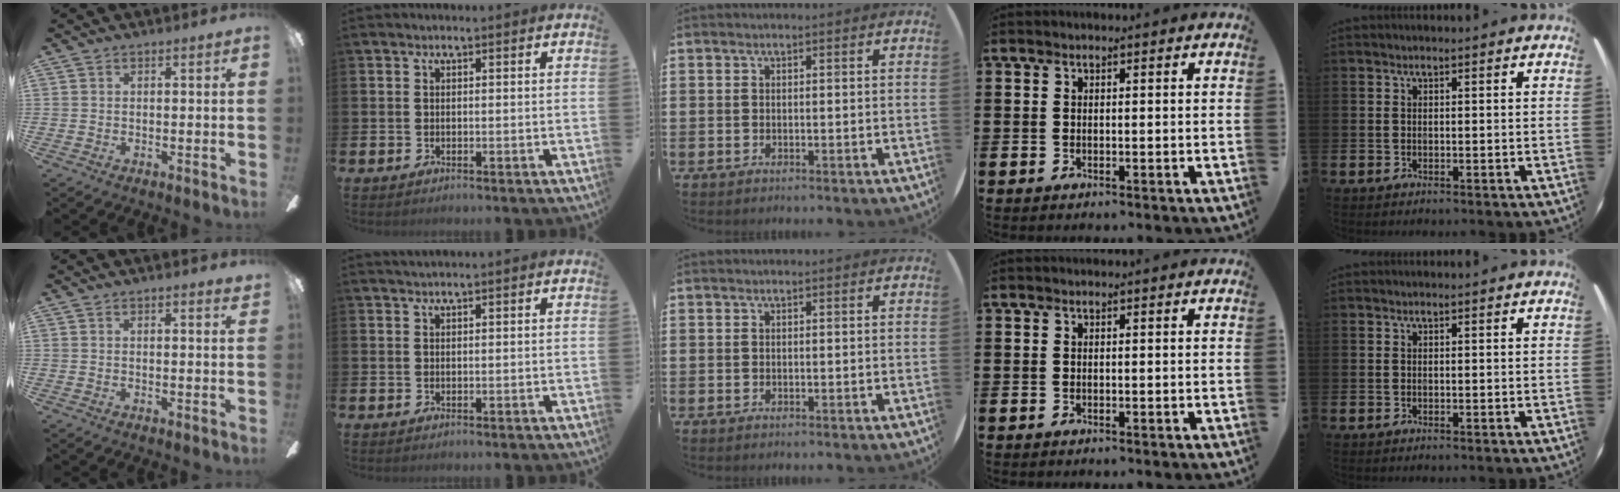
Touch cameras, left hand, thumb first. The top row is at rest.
{"thumb": {"total": 1.2, "force": [1.1, -0.2, 0.5], "torque": [-0.004, -0.004, 0.017]}, "index": {"total": 0.7, "force": [0.6, -0.1, 0.2], "torque": [-0.002, 0.001, 0.011]}}